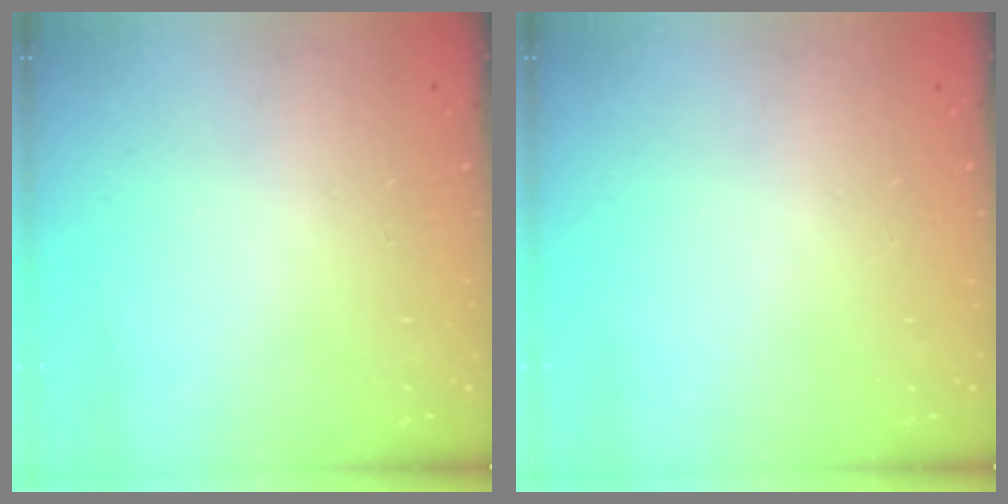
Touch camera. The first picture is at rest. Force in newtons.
{"total": 0.0}